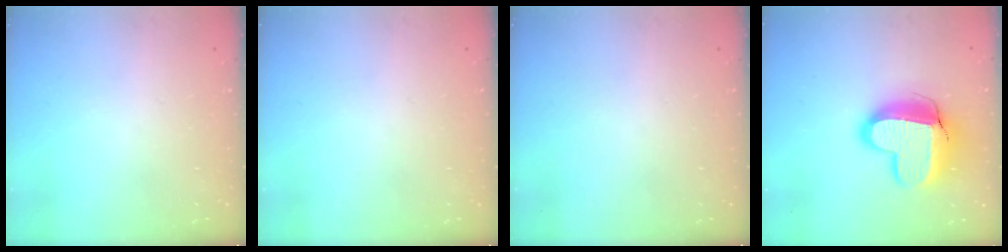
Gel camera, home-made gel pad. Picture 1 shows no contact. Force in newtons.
{"total": 0.0}
{"total": 0.0}
{"total": 17.3, "press": 17.2, "slide": 1.3}